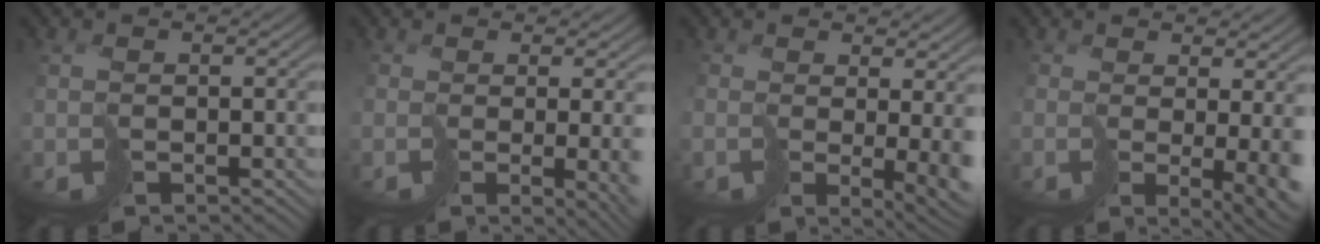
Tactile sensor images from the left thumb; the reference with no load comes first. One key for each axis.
{"total": 5.0, "fx": -0.7, "fy": 1.1, "fz": 4.8, "tx": -0.053, "ty": -0.024, "tz": 0.022}
{"total": 4.4, "fx": 0.0, "fy": 1.3, "fz": 4.2, "tx": -0.053, "ty": -0.021, "tz": 0.010}
{"total": 6.1, "fx": -0.4, "fy": 1.4, "fz": 5.9, "tx": -0.093, "ty": -0.025, "tz": 0.016}